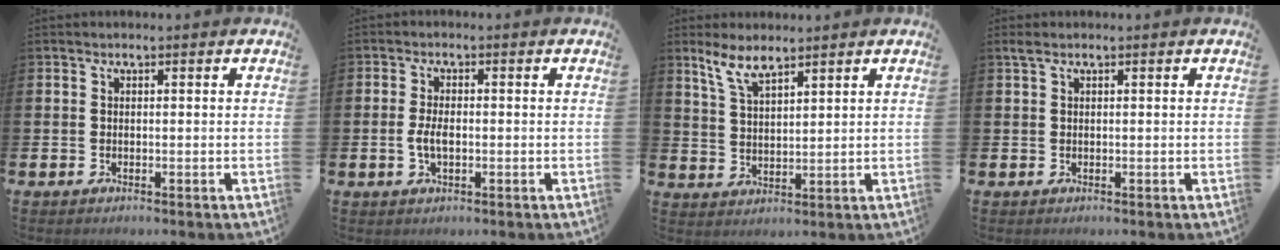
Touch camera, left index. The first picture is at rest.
{"total": 2.8, "force": [-0.3, 1.3, 2.5], "torque": [-0.038, -0.001, -0.009]}
{"total": 5.2, "force": [4.5, 1.1, 2.4], "torque": [-0.066, -0.012, 0.081]}
{"total": 0.9, "force": [0.6, 0.2, 0.6], "torque": [-0.020, 0.007, 0.010]}